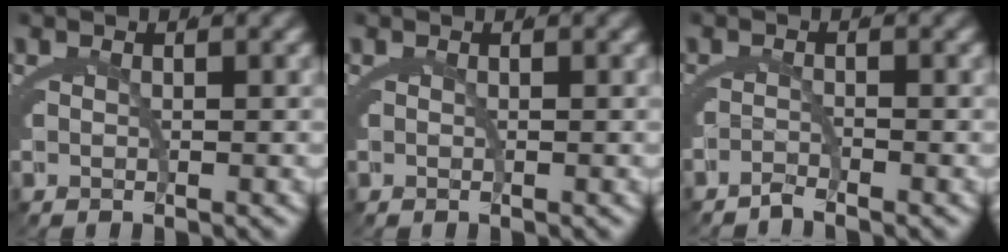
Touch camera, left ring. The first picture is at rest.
{"total": 0.0}
{"total": 1.5, "force": [-1.4, -0.5, 0.3], "torque": [-0.003, -0.004, -0.026]}